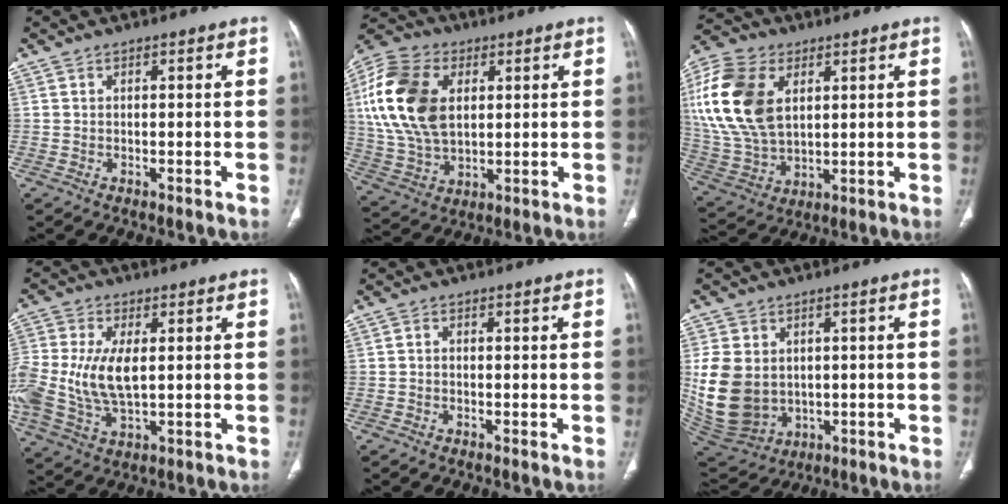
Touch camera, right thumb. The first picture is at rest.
{"total": 19.2, "force": [4.2, 12.3, 14.1], "torque": [-0.282, 0.000, 0.079]}
{"total": 20.4, "force": [5.5, 12.8, 14.9], "torque": [-0.315, -0.010, 0.106]}
{"total": 16.4, "force": [0.4, 9.0, 13.7], "torque": [-0.334, -0.008, 0.015]}
{"total": 0.5, "force": [-0.1, 0.5, 0.1], "torque": [-0.001, 0.002, -0.007]}
{"total": 15.0, "force": [0.7, 12.3, 8.6], "torque": [-0.168, -0.009, 0.044]}